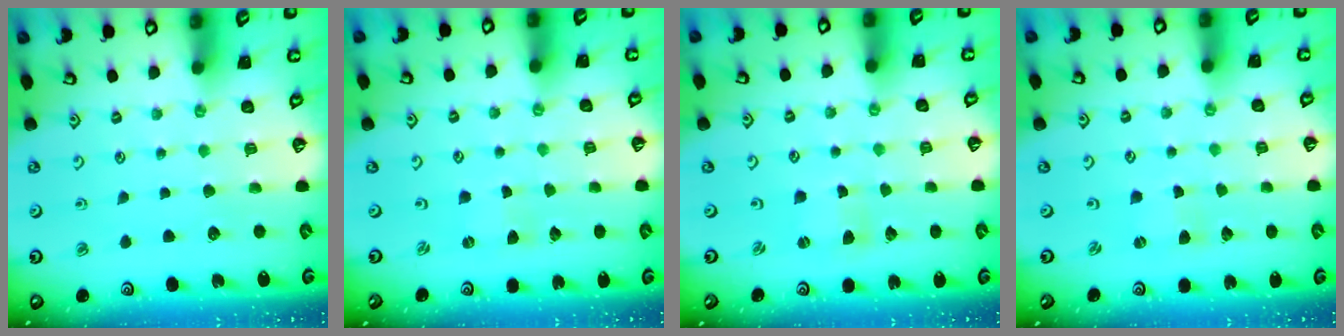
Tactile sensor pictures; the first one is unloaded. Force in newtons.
{"total": 0.0}
{"total": 0.5, "press": 0.5, "slide": 0.2}
{"total": 1.2, "press": 1.2, "slide": 0.4}